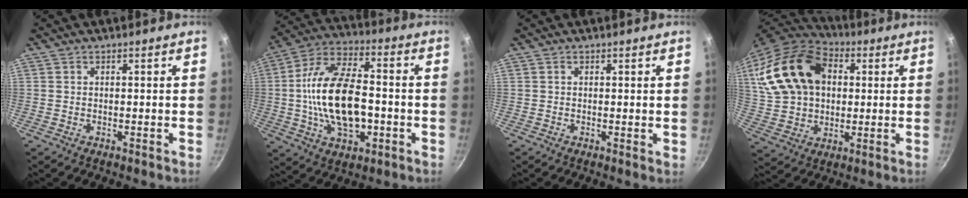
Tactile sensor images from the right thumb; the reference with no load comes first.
{"total": 19.8, "force": [-2.2, 10.9, 16.3], "torque": [-0.277, 0.031, -0.042]}
{"total": 0.8, "force": [0.3, 0.3, 0.7], "torque": [-0.009, 0.000, 0.003]}
{"total": 22.1, "force": [5.3, 15.8, 14.4], "torque": [-0.263, 0.018, 0.098]}